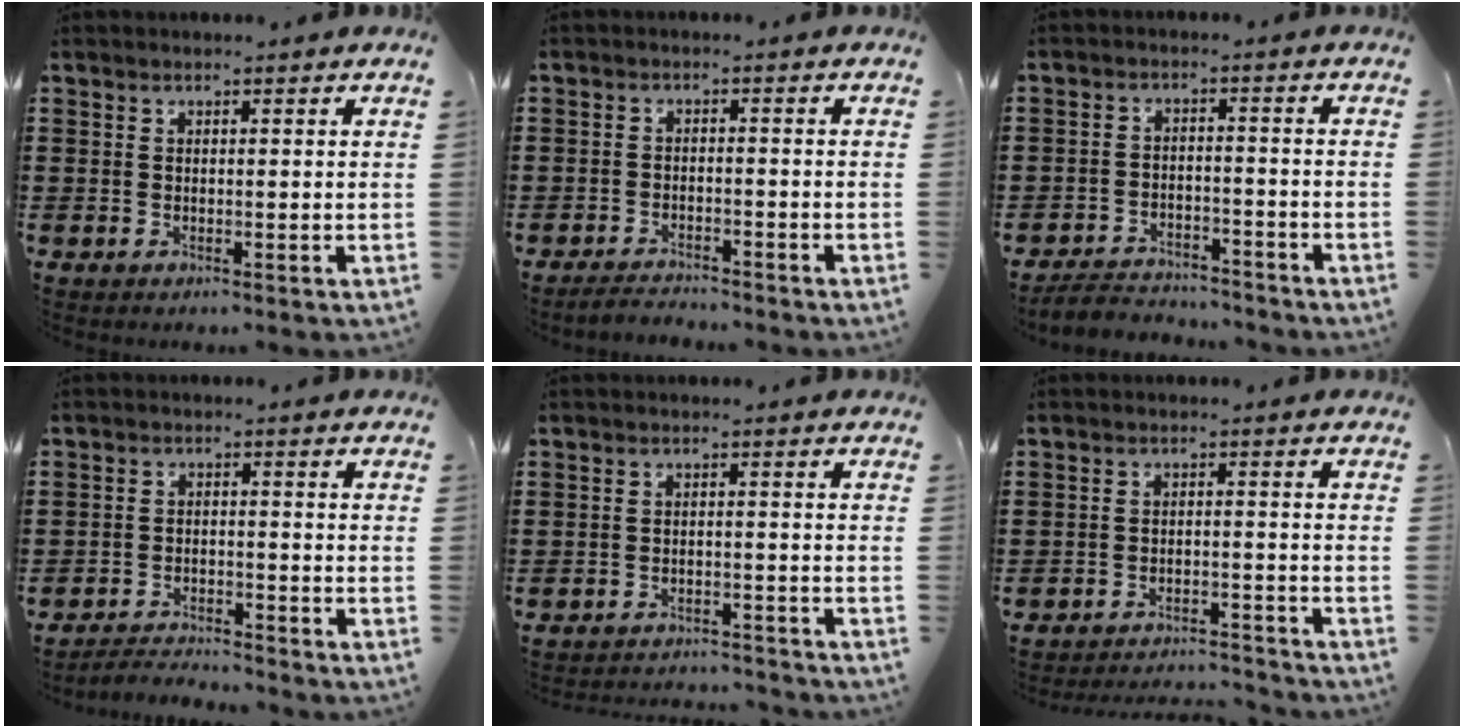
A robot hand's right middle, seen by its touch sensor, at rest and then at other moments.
{"total": 2.6, "force": [-2.6, 0.4, -0.2], "torque": [-0.004, -0.001, -0.055]}
{"total": 4.1, "force": [-4.0, 0.9, -0.1], "torque": [-0.003, 0.007, -0.083]}
{"total": 3.4, "force": [-3.3, 0.3, -0.3], "torque": [-0.004, -0.003, -0.072]}
{"total": 2.5, "force": [-2.5, 0.0, -0.1], "torque": [-0.007, -0.001, -0.053]}
{"total": 3.4, "force": [-3.4, 0.0, -0.1], "torque": [-0.006, -0.001, -0.070]}